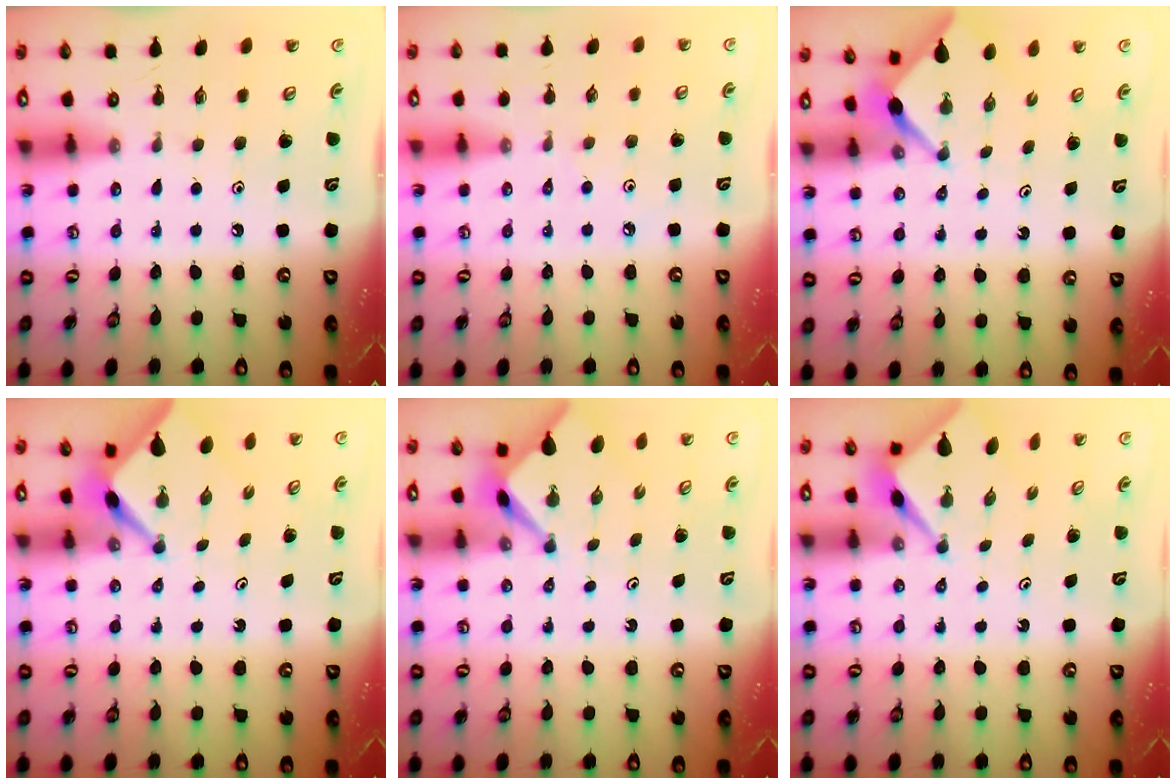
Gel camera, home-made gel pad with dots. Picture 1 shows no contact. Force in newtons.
{"total": 2.2, "press": 2.1, "slide": 0.6}
{"total": 2.6, "press": 2.6, "slide": 0.3}
{"total": 2.6, "press": 2.6, "slide": 0.3}
{"total": 2.8, "press": 2.8, "slide": 0.3}
{"total": 2.6, "press": 2.6, "slide": 0.0}